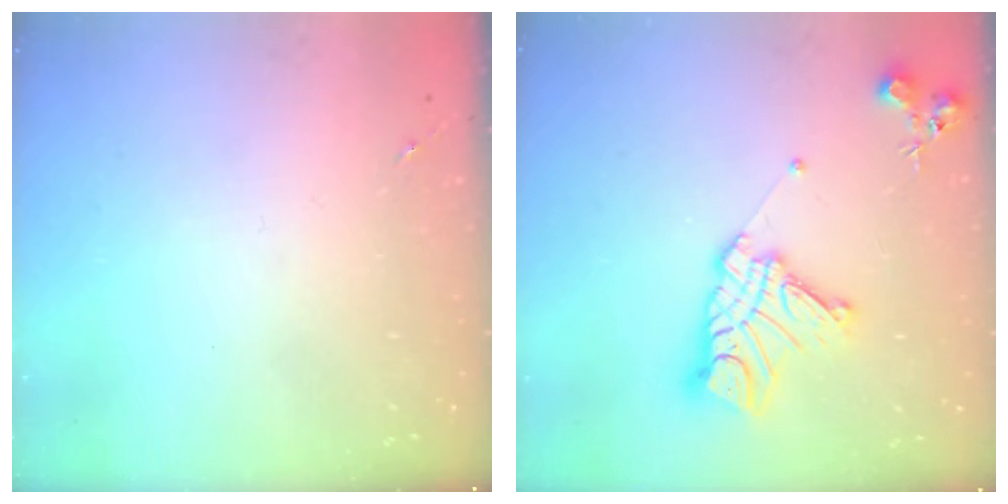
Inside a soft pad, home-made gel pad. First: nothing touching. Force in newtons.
{"total": 16.1, "press": 16.0, "slide": 1.6}